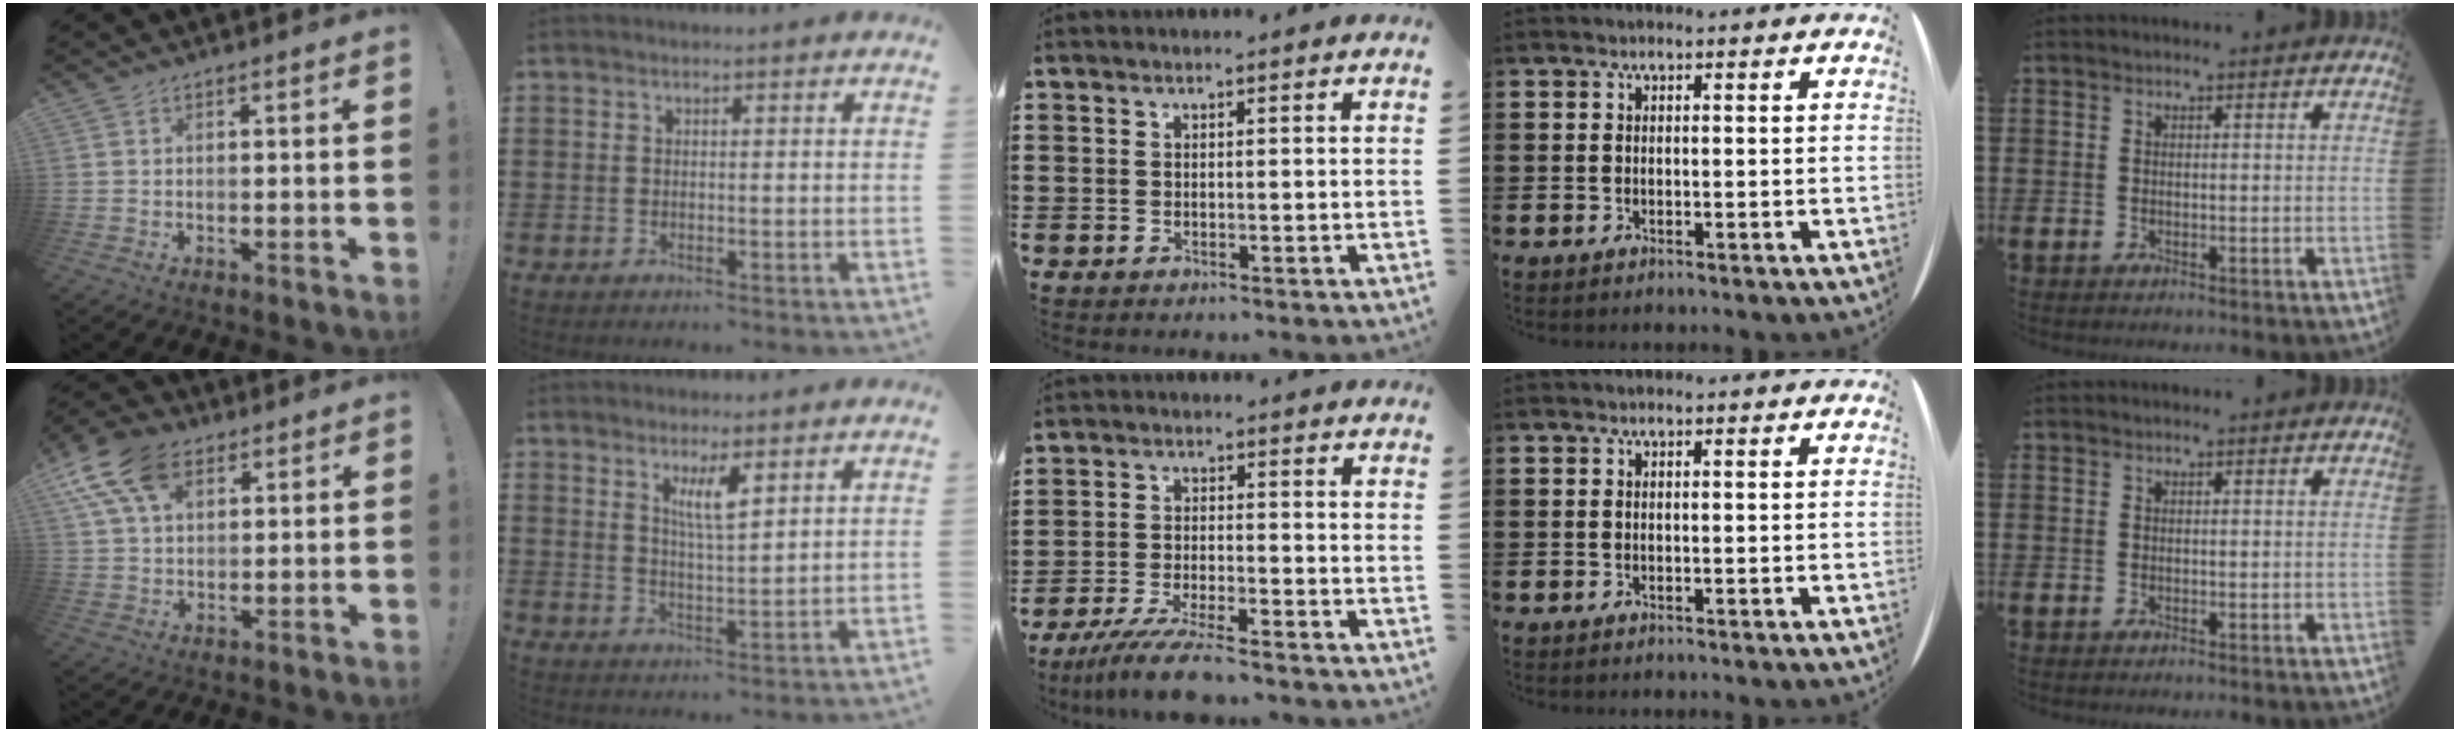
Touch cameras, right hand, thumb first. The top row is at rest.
{"thumb": {"total": 14.1, "force": [6.6, 8.9, 8.8], "torque": [-0.166, -0.017, 0.125]}, "index": {"total": 4.2, "force": [2.3, 1.0, 3.4], "torque": [-0.065, 0.002, 0.037]}, "middle": {"total": 6.7, "force": [-5.8, 0.2, 3.4], "torque": [-0.077, -0.015, -0.112]}}